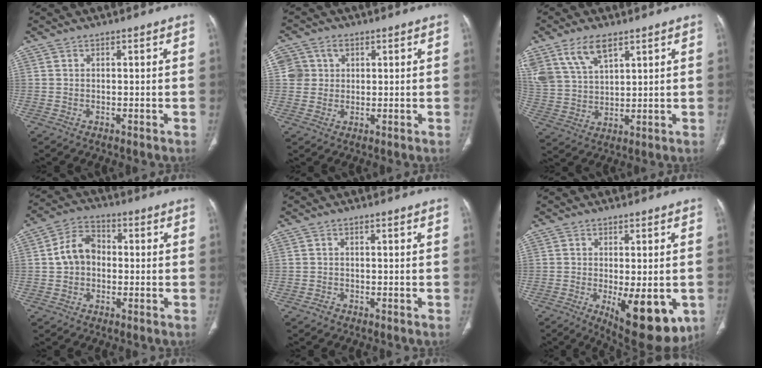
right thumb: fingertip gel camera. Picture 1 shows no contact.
{"total": 5.1, "force": [1.2, 4.8, 1.1], "torque": [0.000, 0.004, 0.023]}
{"total": 10.1, "force": [6.2, 5.0, 6.2], "torque": [-0.117, -0.015, 0.135]}
{"total": 7.7, "force": [-0.1, 6.0, 4.9], "torque": [-0.074, 0.024, -0.014]}
{"total": 1.0, "force": [-0.7, 0.6, 0.2], "torque": [-0.007, 0.002, -0.016]}
{"total": 14.4, "force": [-4.7, 5.7, 12.4], "torque": [-0.141, -0.017, -0.049]}